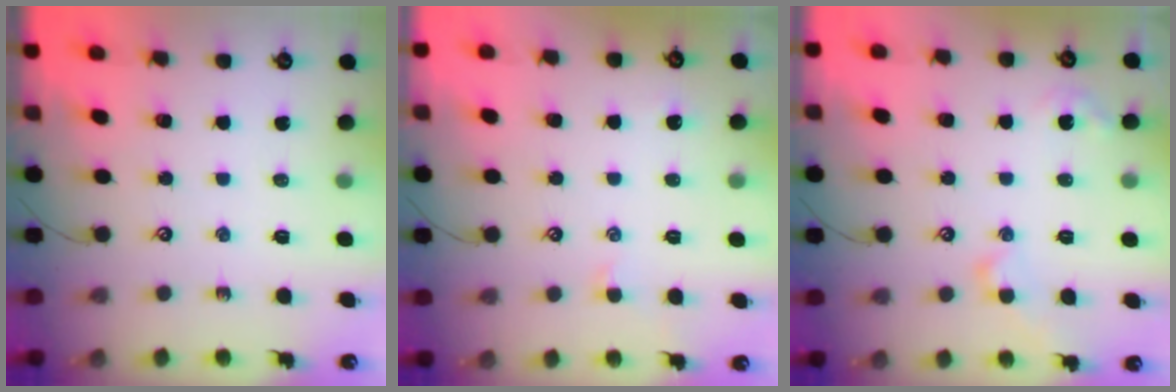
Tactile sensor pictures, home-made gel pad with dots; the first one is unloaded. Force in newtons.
{"total": 2.0, "press": 2.0, "slide": 0.3}
{"total": 3.9, "press": 3.8, "slide": 0.9}